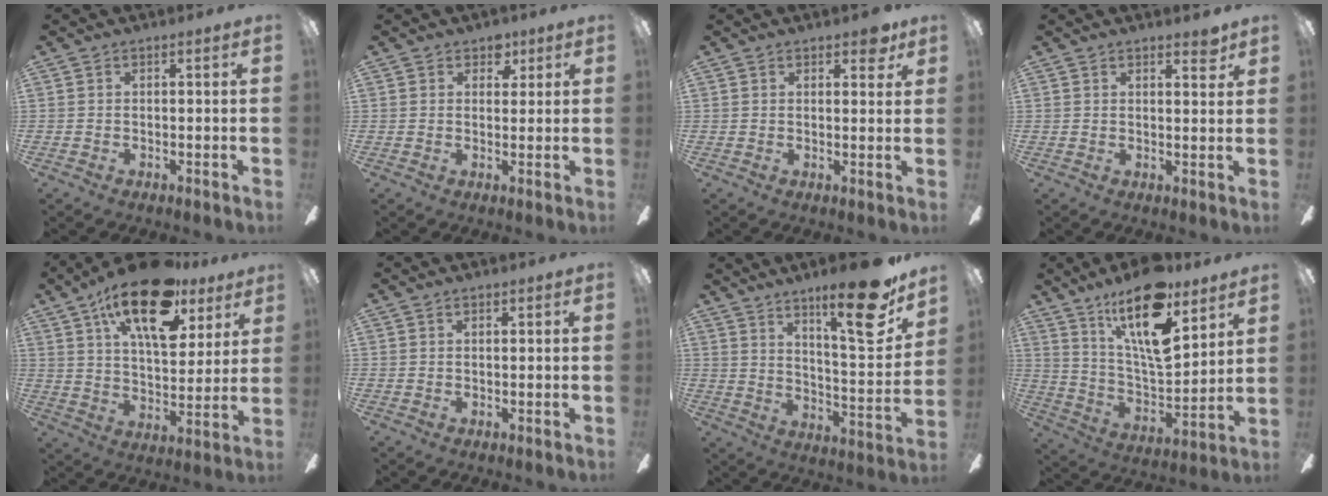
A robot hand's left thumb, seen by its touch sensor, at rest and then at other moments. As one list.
[{"total": 3.7, "force": [2.3, 2.5, 1.4], "torque": [-0.001, -0.006, 0.036]}, {"total": 3.9, "force": [2.3, 1.6, 2.7], "torque": [-0.025, -0.008, 0.033]}, {"total": 2.9, "force": [2.2, 0.5, 1.7], "torque": [-0.014, -0.012, 0.034]}, {"total": 21.8, "force": [13.2, 9.4, 14.7], "torque": [-0.240, -0.057, 0.221]}, {"total": 0.8, "force": [0.5, 0.3, 0.6], "torque": [-0.013, 0.002, 0.009]}, {"total": 19.1, "force": [13.3, 4.2, 13.1], "torque": [-0.192, -0.092, 0.207]}, {"total": 21.2, "force": [13.6, 7.5, 14.4], "torque": [-0.259, -0.077, 0.229]}]